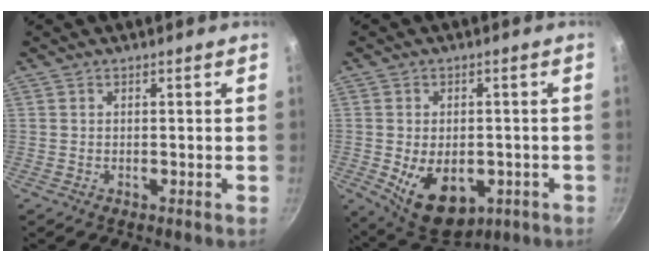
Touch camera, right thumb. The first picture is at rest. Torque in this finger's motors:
{"motor_torque": [-0.03, 0.76, 0.48, 0.59, 0.11]}